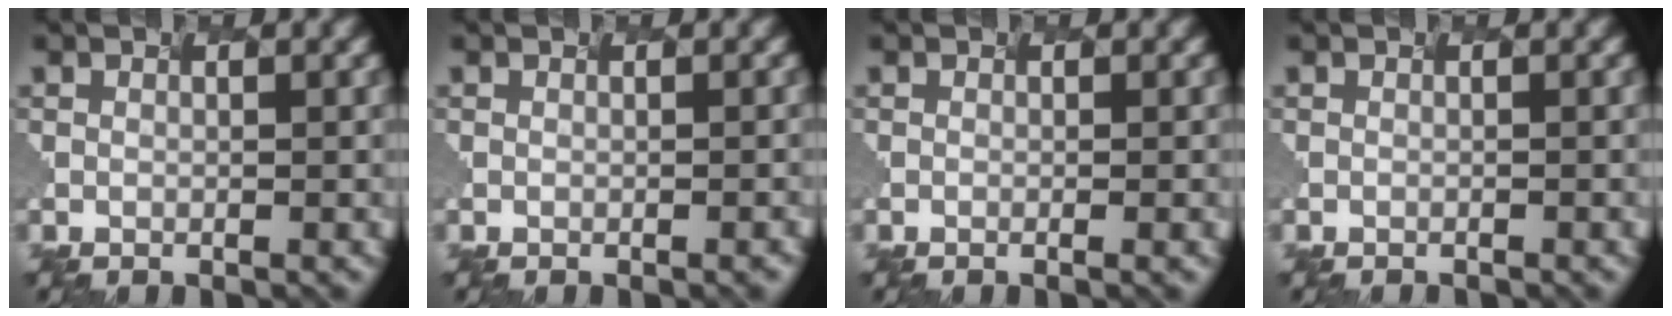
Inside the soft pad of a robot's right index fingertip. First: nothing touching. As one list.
[{"total": 1.1, "force": [-0.3, 0.4, 1.0], "torque": [0.000, 0.012, 0.004]}, {"total": 1.0, "force": [-0.3, 0.2, 0.9], "torque": [-0.004, 0.003, -0.003]}, {"total": 0.5, "force": [-0.5, -0.1, -0.2], "torque": [0.004, -0.003, 0.004]}]